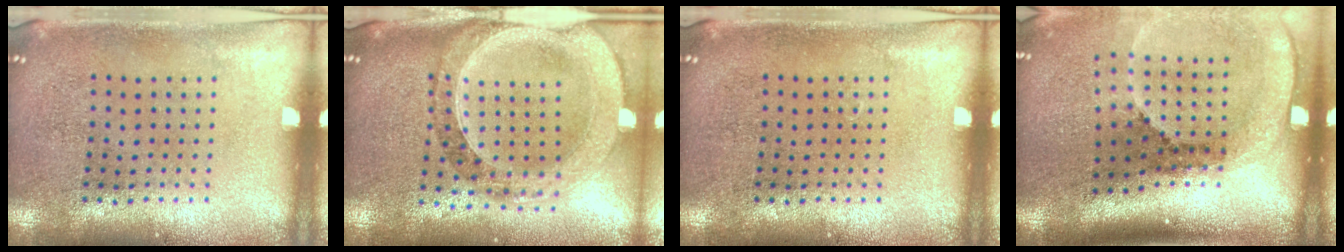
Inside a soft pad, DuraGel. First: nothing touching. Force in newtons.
{"total": 1.5, "press": 1.4, "slide": 0.5}
{"total": 0.0}
{"total": 2.6, "press": 1.8, "slide": 1.9}